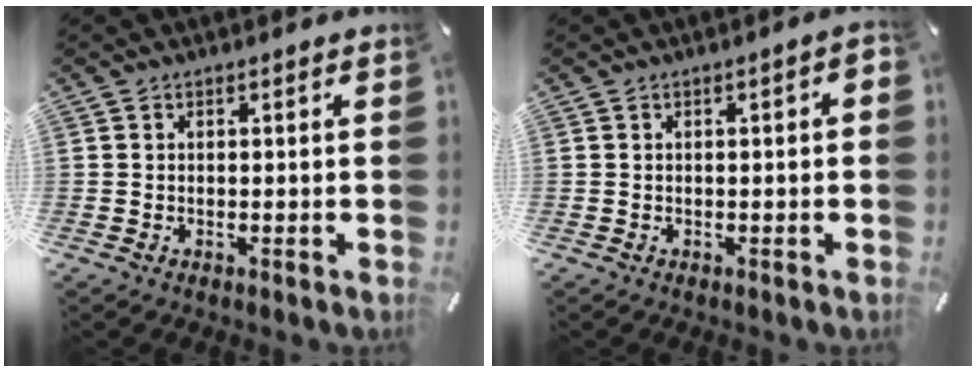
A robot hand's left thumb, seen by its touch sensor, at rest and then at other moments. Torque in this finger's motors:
{"motor_torque": [-0.10, -0.35, 0.05, 0.18, 0.06]}